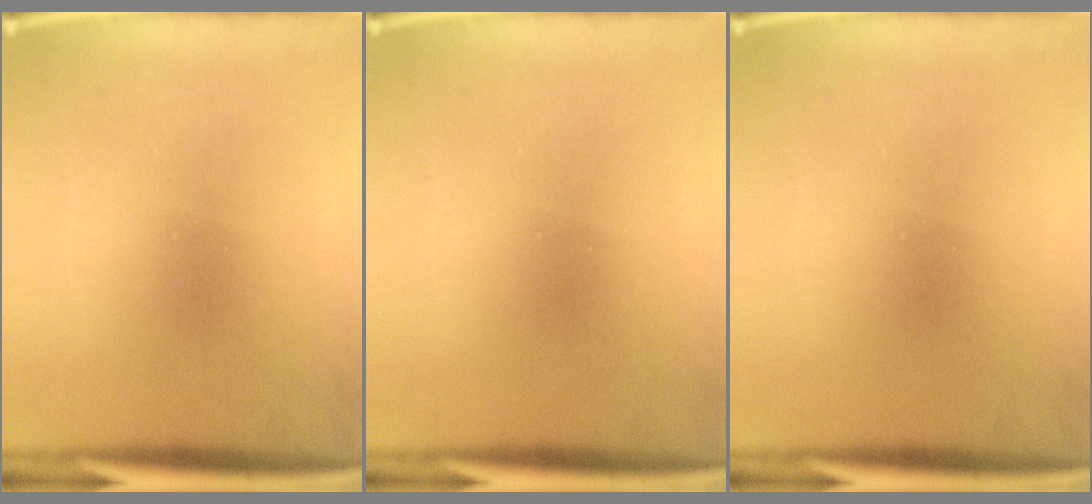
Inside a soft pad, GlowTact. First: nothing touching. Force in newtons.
{"total": 0.0}
{"total": 0.0}